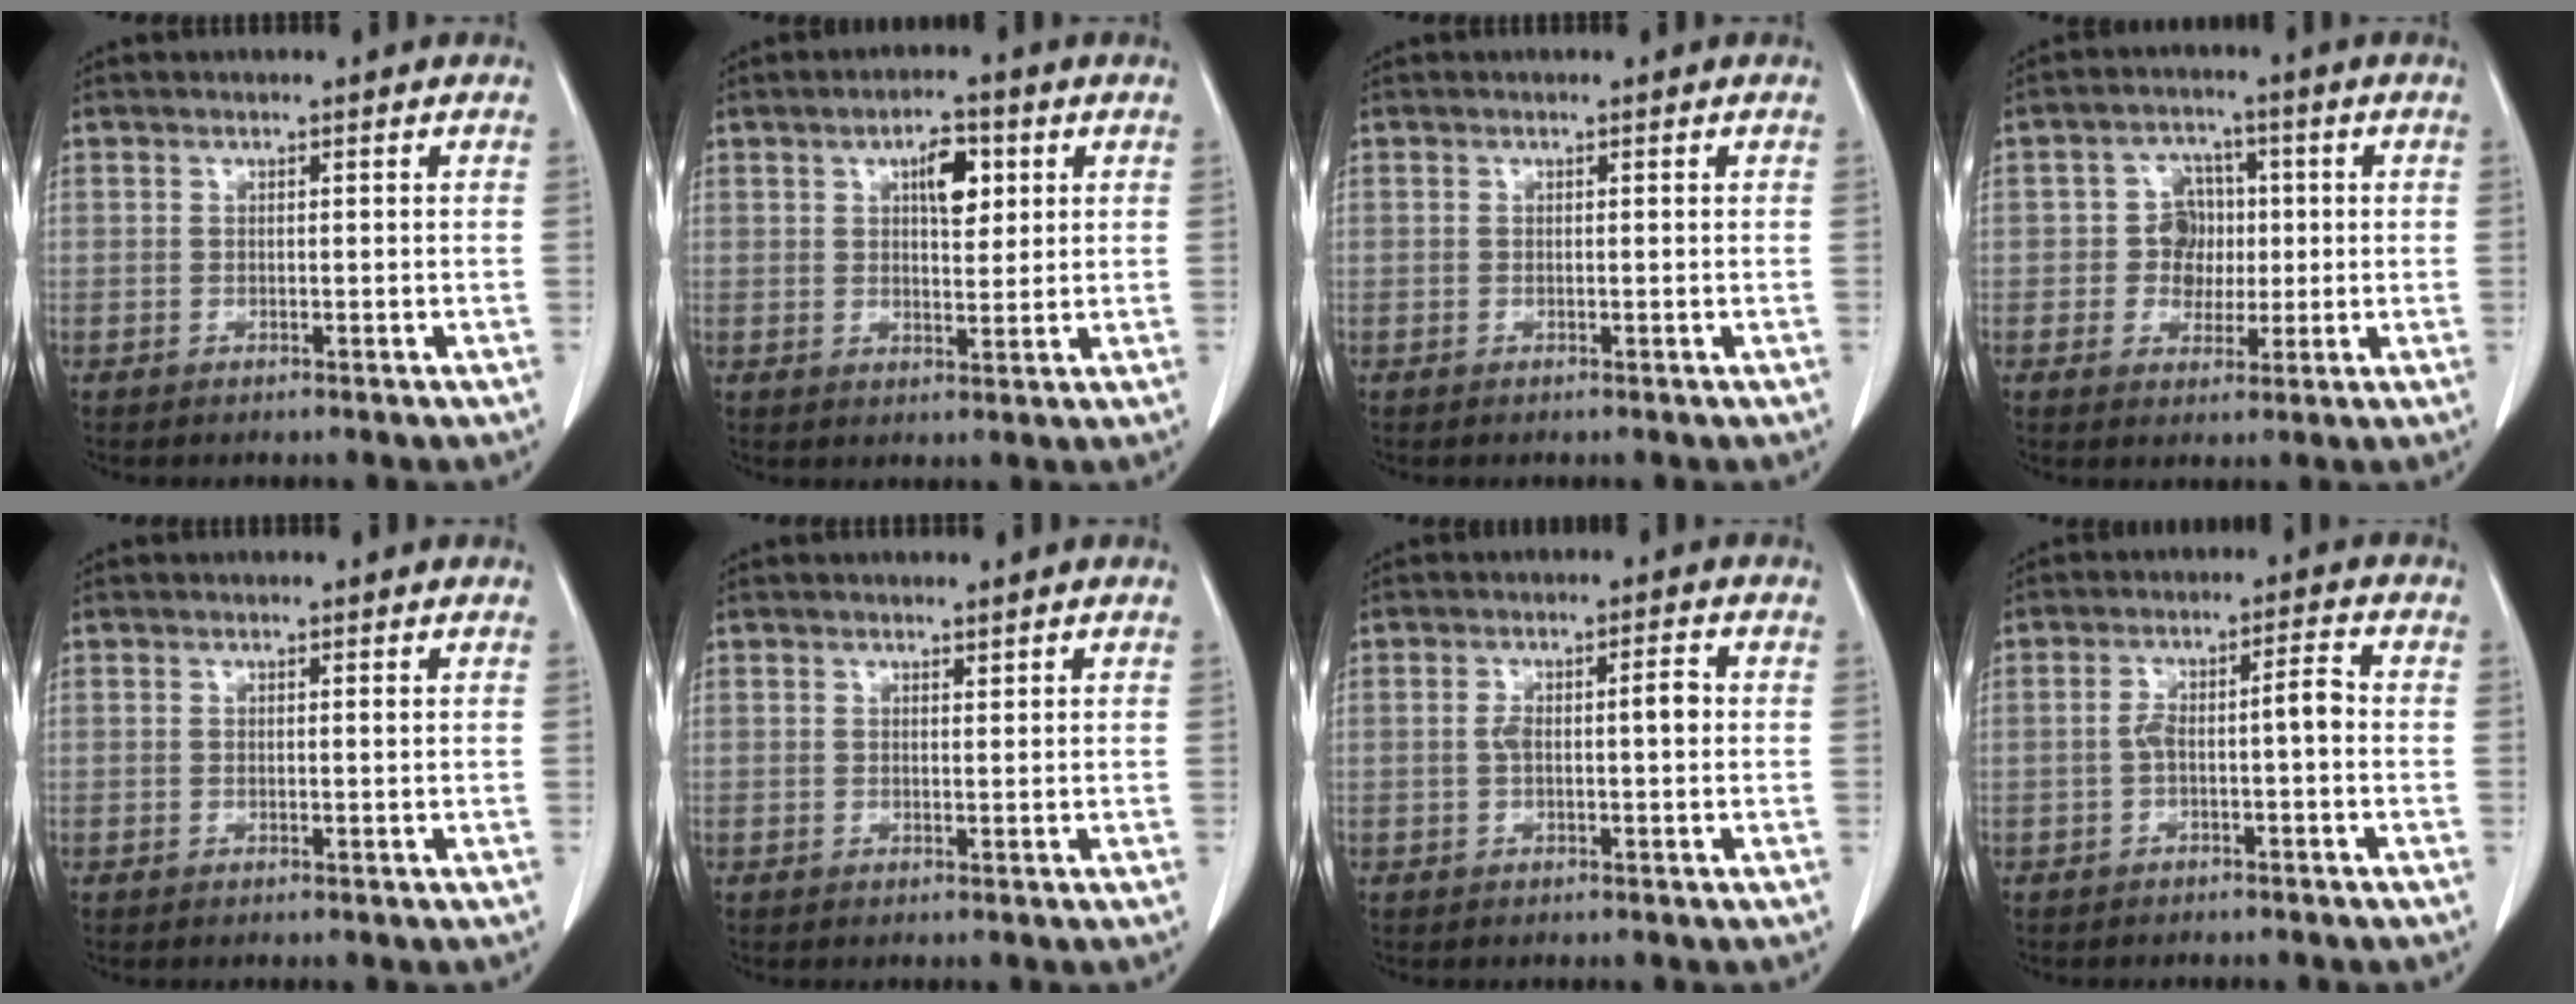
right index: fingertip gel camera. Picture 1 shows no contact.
{"total": 5.5, "force": [2.0, 2.2, 4.5], "torque": [-0.073, 0.006, 0.033]}
{"total": 0.0}
{"total": 5.7, "force": [0.1, 5.3, 2.2], "torque": [-0.032, 0.020, 0.004]}
{"total": 0.6, "force": [0.3, 0.1, 0.5], "torque": [-0.010, -0.003, 0.004]}
{"total": 0.5, "force": [0.5, 0.1, 0.2], "torque": [-0.007, -0.006, 0.008]}
{"total": 4.3, "force": [0.1, 1.1, 4.2], "torque": [-0.079, 0.019, 0.004]}
{"total": 4.8, "force": [-1.0, 1.0, 4.6], "torque": [-0.084, 0.025, -0.013]}